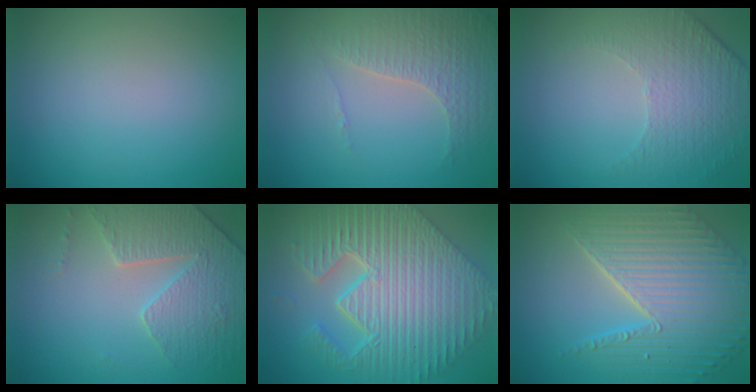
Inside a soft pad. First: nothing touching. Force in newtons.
{"total": 4.3, "press": 3.1, "slide": 3.0}
{"total": 4.9, "press": 3.2, "slide": 3.6}
{"total": 4.0, "press": 3.9, "slide": 1.1}
{"total": 11.3, "press": 7.9, "slide": 8.1}
{"total": 7.1, "press": 5.6, "slide": 4.4}